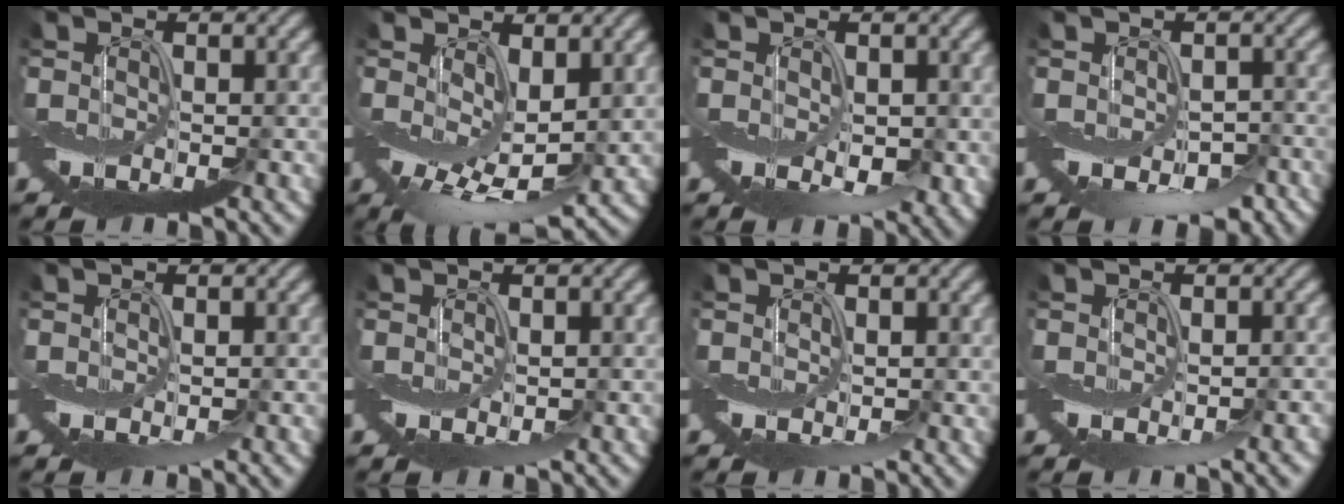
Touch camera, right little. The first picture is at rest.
{"total": 4.6, "force": [0.9, 2.6, 3.8], "torque": [-0.079, -0.009, 0.030]}
{"total": 2.6, "force": [0.1, 1.8, 1.8], "torque": [-0.030, -0.007, 0.009]}
{"total": 5.1, "force": [-3.0, 3.1, 2.8], "torque": [-0.028, 0.001, -0.034]}
{"total": 0.7, "force": [-0.1, 0.2, 0.7], "torque": [-0.009, -0.004, 0.001]}
{"total": 0.6, "force": [0.1, 0.4, 0.4], "torque": [-0.006, -0.007, 0.005]}
{"total": 1.0, "force": [0.3, 0.7, 0.6], "torque": [-0.009, -0.004, 0.005]}
{"total": 2.1, "force": [-1.0, 0.5, 1.8], "torque": [-0.024, -0.005, -0.009]}